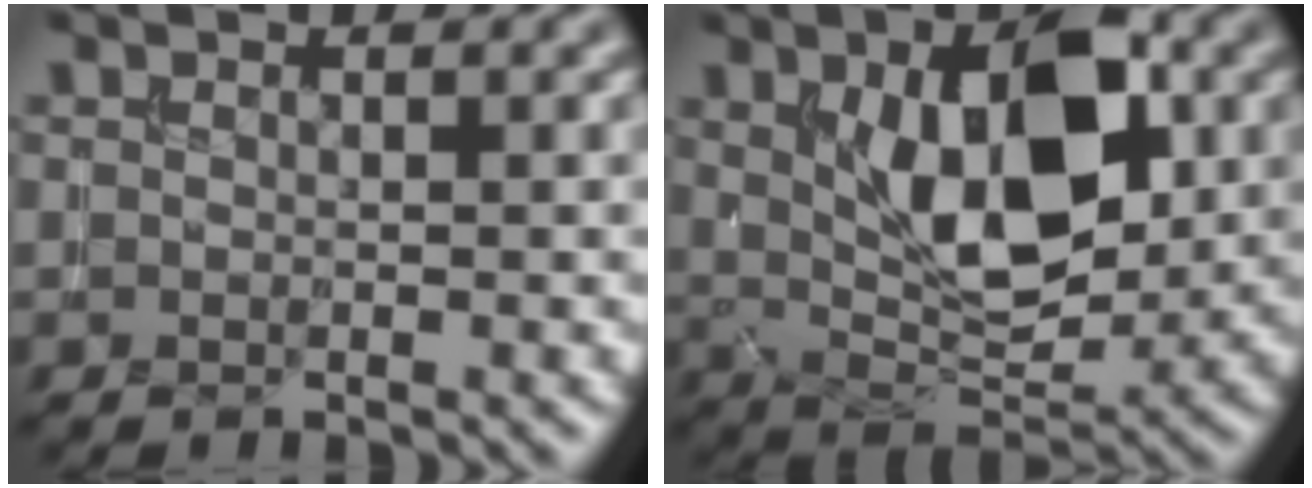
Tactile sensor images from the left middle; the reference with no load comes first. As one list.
[{"total": 9.9, "force": [2.1, 4.8, 8.4], "torque": [-0.141, 0.003, 0.035]}]